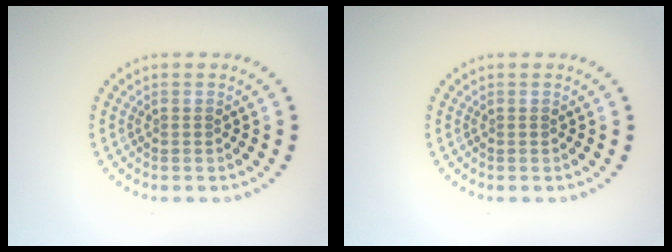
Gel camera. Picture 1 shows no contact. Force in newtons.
{"total": 0.0}